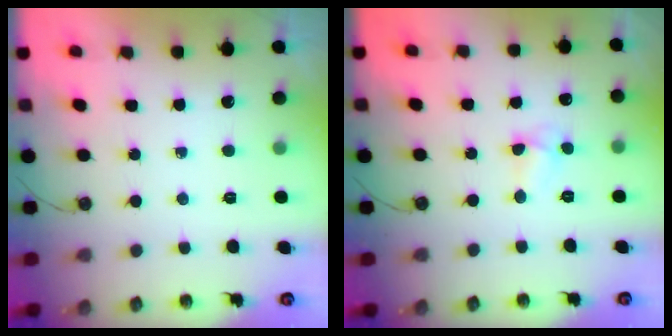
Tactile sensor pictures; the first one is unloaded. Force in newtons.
{"total": 3.3, "press": 3.3, "slide": 0.5}